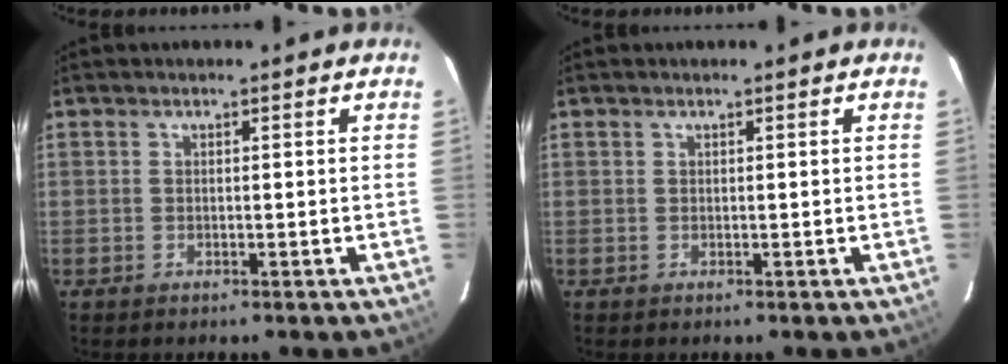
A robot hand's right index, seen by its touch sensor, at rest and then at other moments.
{"total": 0.0}